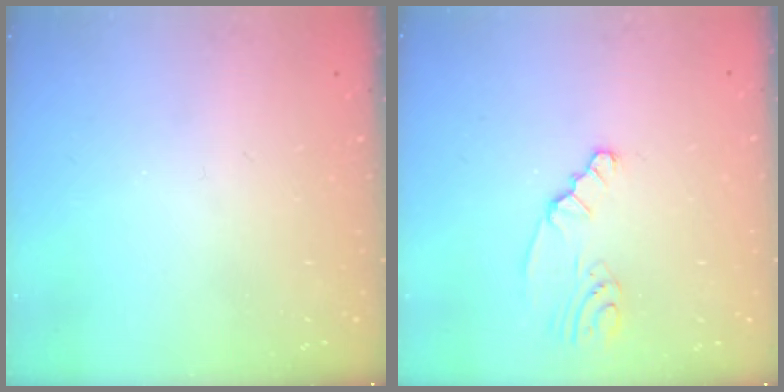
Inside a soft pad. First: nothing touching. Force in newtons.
{"total": 0.9, "press": 0.9, "slide": 0.2}